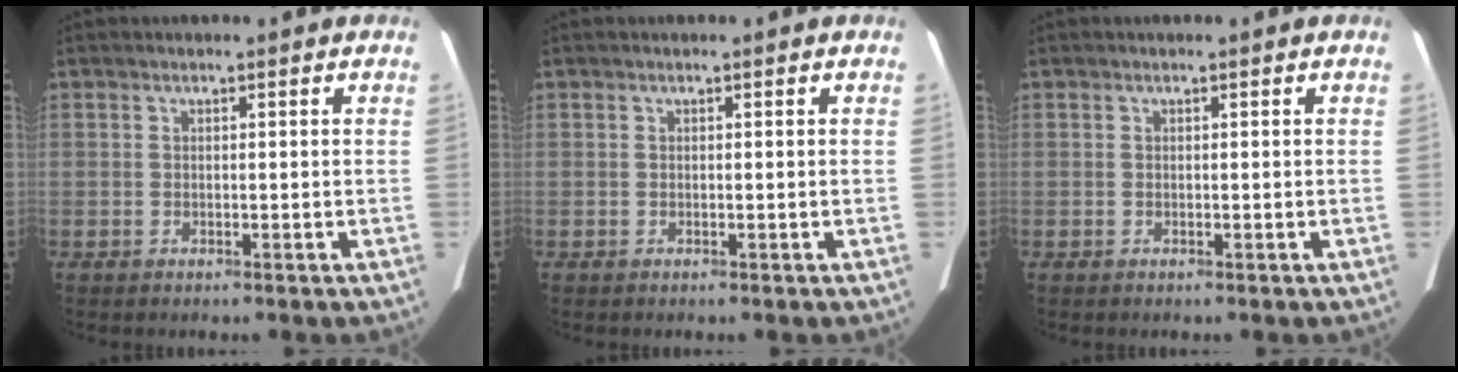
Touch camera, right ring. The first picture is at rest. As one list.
[{"total": 0.0}, {"total": 0.0}]